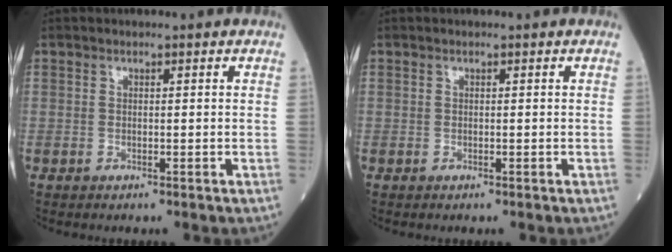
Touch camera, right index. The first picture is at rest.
{"total": 0.0}